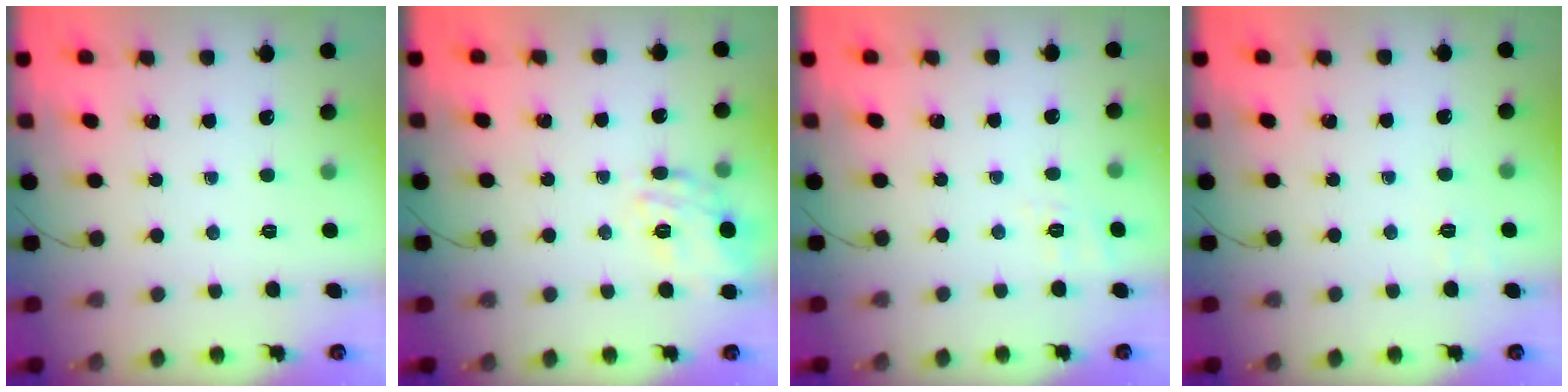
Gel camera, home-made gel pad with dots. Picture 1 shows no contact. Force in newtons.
{"total": 15.9, "press": 15.9, "slide": 0.7}
{"total": 2.6, "press": 1.5, "slide": 2.1}
{"total": 1.8, "press": 0.9, "slide": 1.6}